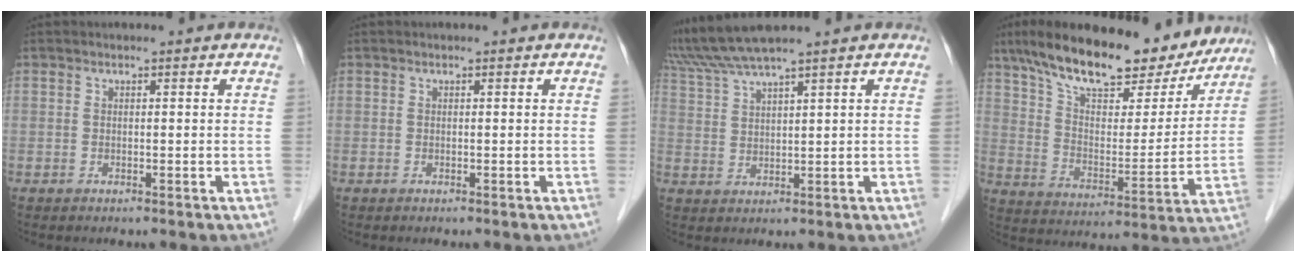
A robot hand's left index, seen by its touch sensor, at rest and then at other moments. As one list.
[{"total": 0.0}, {"total": 7.2, "force": [6.3, -1.8, 2.9], "torque": [-0.069, 0.015, 0.129]}, {"total": 23.4, "force": [18.6, 7.1, 12.3], "torque": [-0.201, 0.015, 0.279]}]